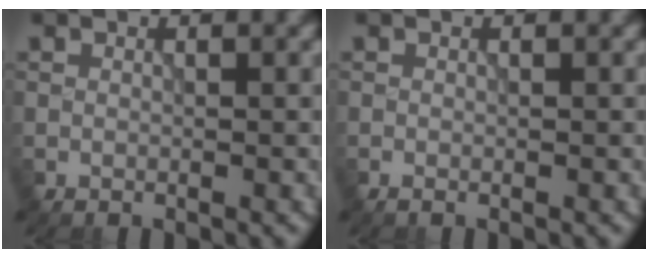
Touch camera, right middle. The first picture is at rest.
{"total": 0.0}